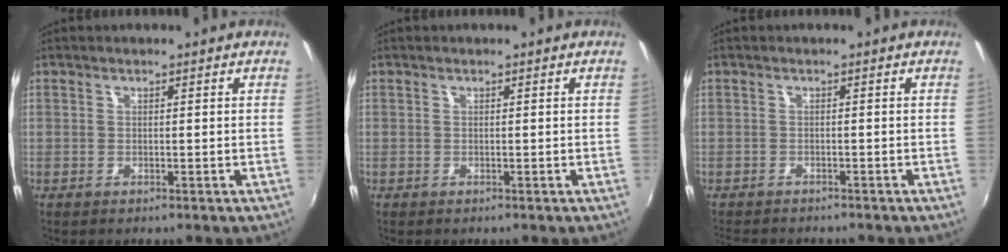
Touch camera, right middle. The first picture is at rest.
{"total": 0.0}
{"total": 4.5, "force": [-4.2, 1.0, 1.4], "torque": [-0.040, -0.015, -0.067]}